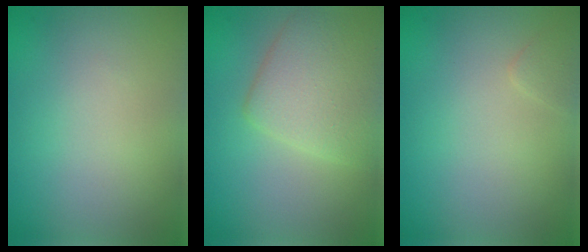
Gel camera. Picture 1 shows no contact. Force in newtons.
{"total": 4.8, "press": 4.8, "slide": 0.3}
{"total": 0.8, "press": 0.8, "slide": 0.0}